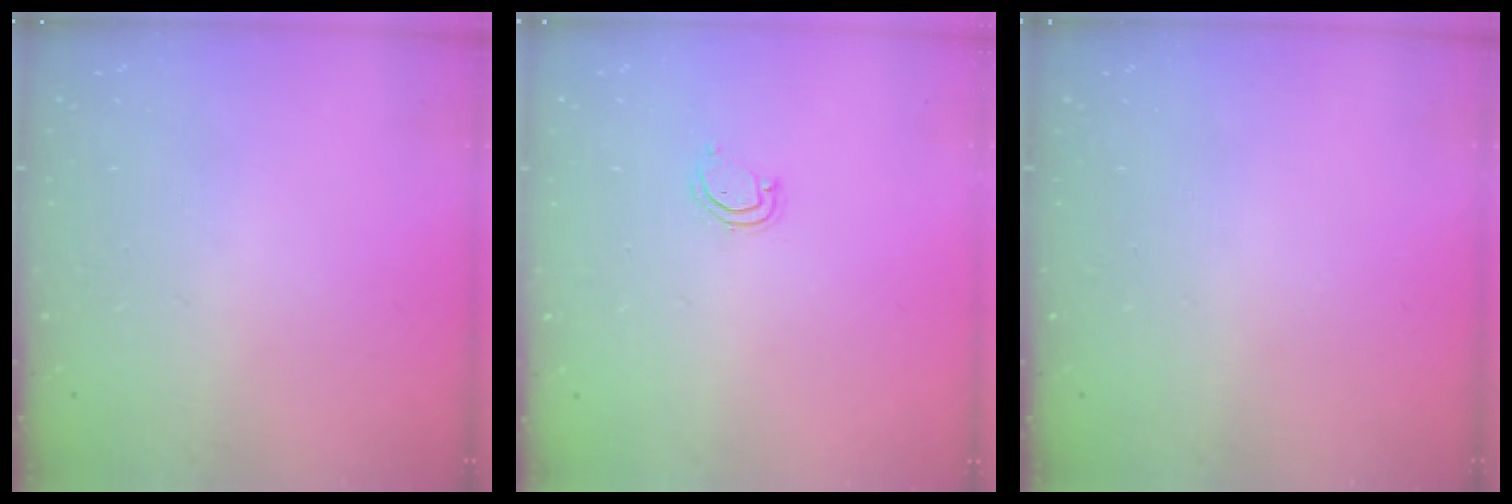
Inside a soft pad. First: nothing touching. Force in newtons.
{"total": 3.5, "press": 3.5, "slide": 0.3}
{"total": 0.0}